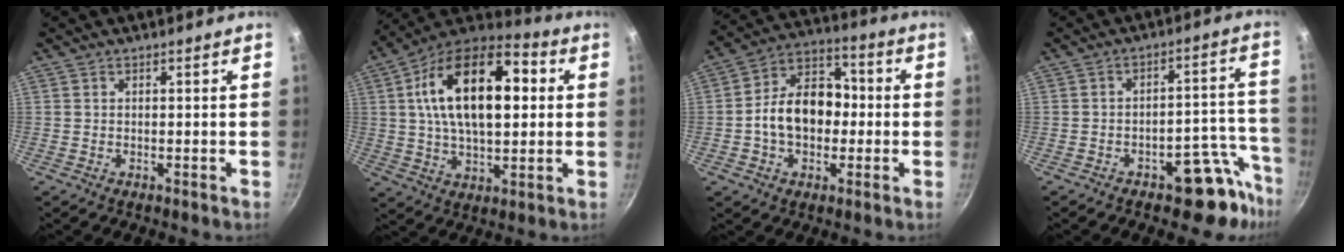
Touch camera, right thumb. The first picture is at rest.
{"total": 22.4, "force": [4.1, 11.7, 18.6], "torque": [-0.296, 0.018, 0.056]}
{"total": 14.0, "force": [-1.1, 9.8, 10.0], "torque": [-0.144, 0.039, -0.026]}
{"total": 10.5, "force": [-7.1, 4.3, 6.3], "torque": [-0.039, 0.080, -0.096]}